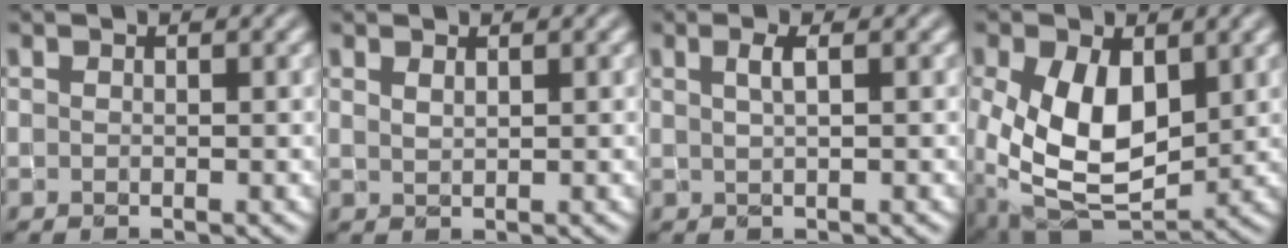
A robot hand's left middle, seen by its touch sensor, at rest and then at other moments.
{"total": 0.7, "force": [0.7, 0.2, 0.1], "torque": [-0.004, 0.001, 0.014]}
{"total": 1.4, "force": [0.6, 0.5, 1.2], "torque": [-0.020, 0.001, 0.008]}
{"total": 9.2, "force": [0.5, 5.5, 7.3], "torque": [-0.160, -0.009, 0.013]}